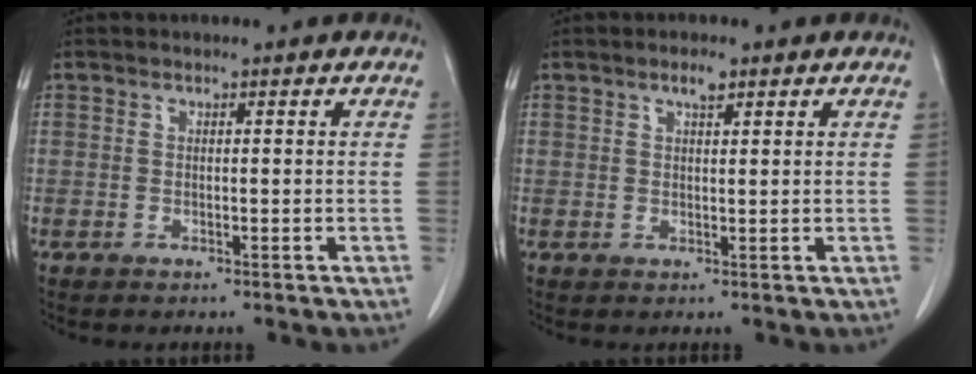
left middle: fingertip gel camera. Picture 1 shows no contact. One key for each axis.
{"total": 1.9, "fx": 1.2, "fy": 0.5, "fz": 1.4, "tx": -0.026, "ty": 0.003, "tz": 0.021}